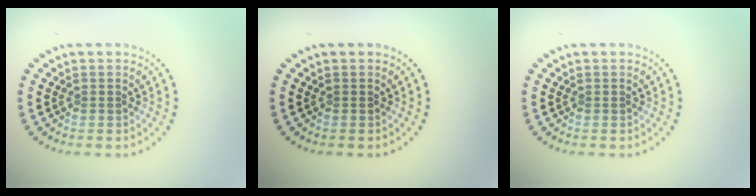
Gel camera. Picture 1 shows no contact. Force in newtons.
{"total": 0.0}
{"total": 0.0}